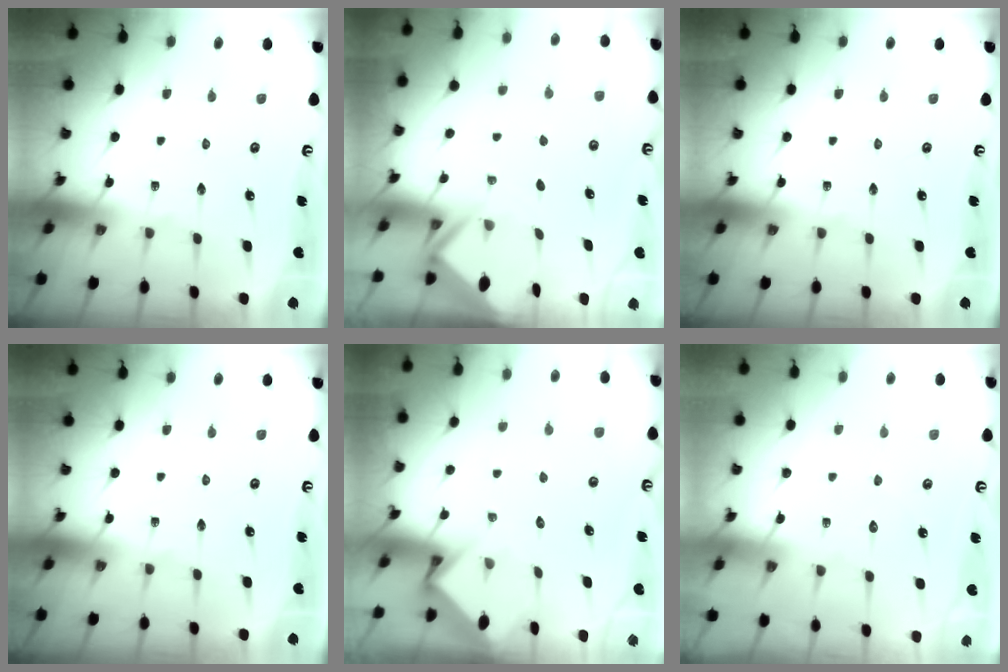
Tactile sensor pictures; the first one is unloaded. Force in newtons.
{"total": 2.4, "press": 2.4, "slide": 0.1}
{"total": 0.0}
{"total": 0.0}
{"total": 3.7, "press": 3.7, "slide": 0.3}
{"total": 4.2, "press": 4.1, "slide": 0.5}